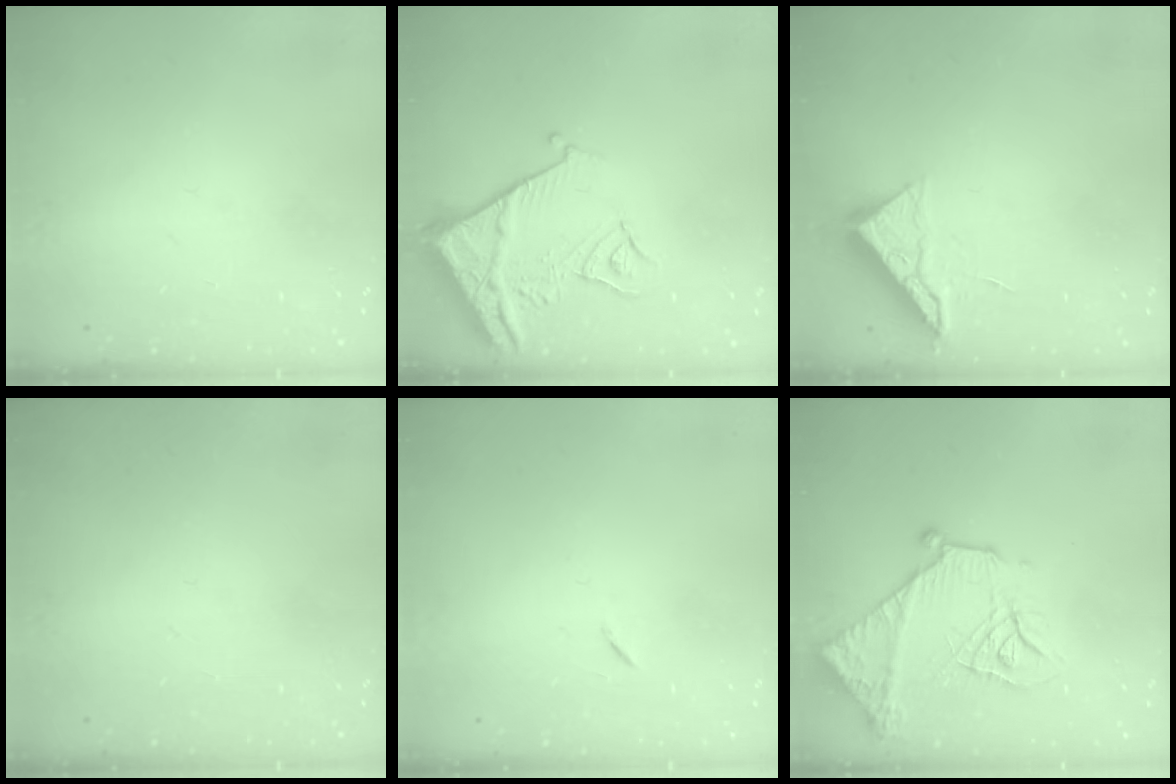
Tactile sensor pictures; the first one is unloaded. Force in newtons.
{"total": 10.5, "press": 10.5, "slide": 1.2}
{"total": 6.0, "press": 5.9, "slide": 0.6}
{"total": 0.0}
{"total": 5.8, "press": 5.4, "slide": 2.1}
{"total": 17.6, "press": 17.5, "slide": 1.7}